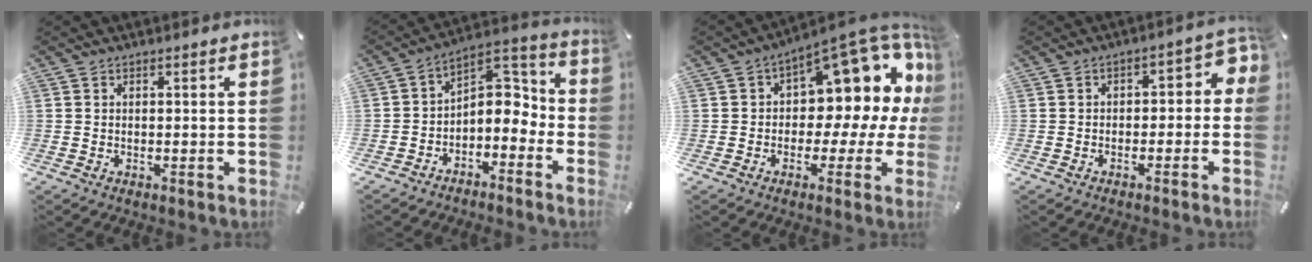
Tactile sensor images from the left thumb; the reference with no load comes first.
{"total": 6.8, "force": [-1.1, 5.6, 3.8], "torque": [-0.028, -0.011, -0.027]}
{"total": 13.3, "force": [6.5, 7.3, 9.0], "torque": [-0.107, -0.074, 0.106]}
{"total": 4.7, "force": [-1.1, 3.2, 3.3], "torque": [-0.046, 0.006, -0.030]}